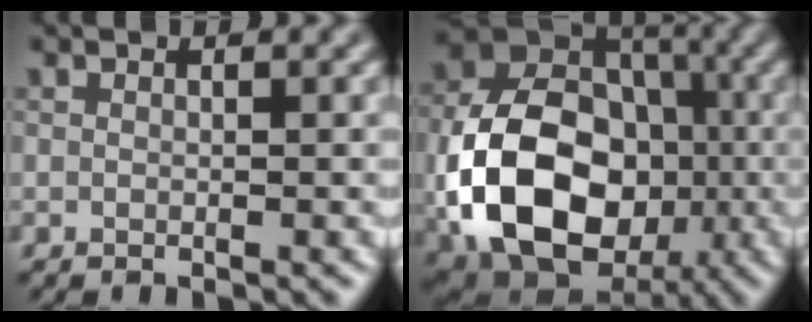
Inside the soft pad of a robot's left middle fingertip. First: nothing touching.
{"total": 14.4, "force": [-3.4, 10.5, 9.3], "torque": [-0.184, -0.018, -0.072]}